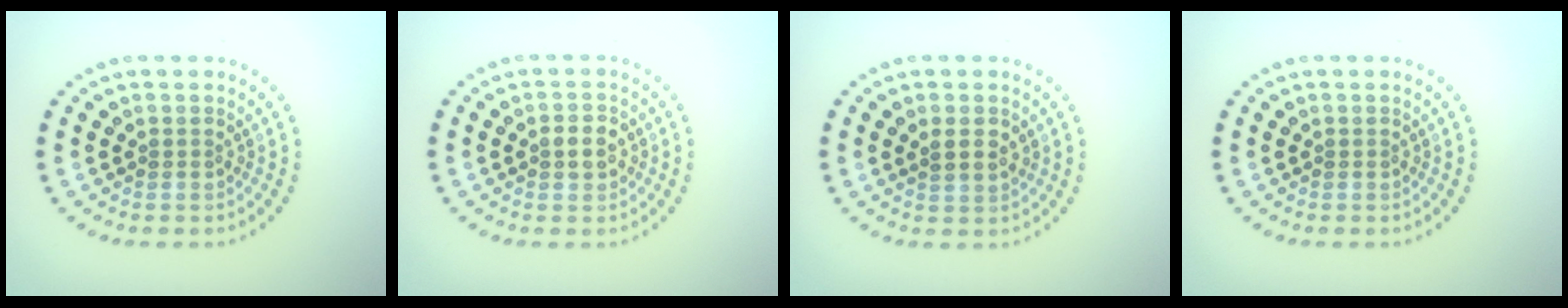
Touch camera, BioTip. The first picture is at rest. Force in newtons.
{"total": 1.9, "press": 1.9, "slide": 0.4}
{"total": 1.5, "press": 1.4, "slide": 0.5}
{"total": 0.0}